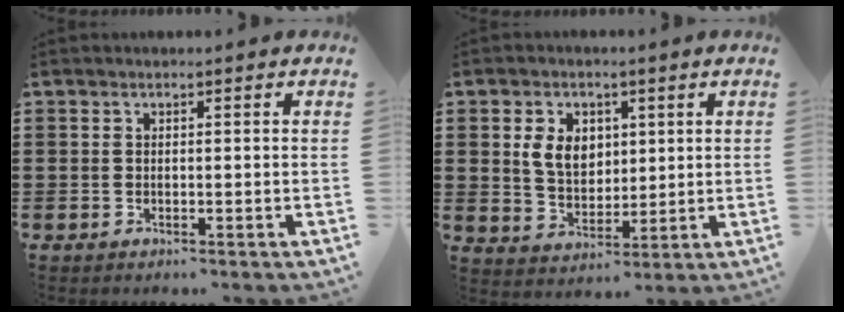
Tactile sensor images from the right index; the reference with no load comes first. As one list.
[{"total": 6.2, "force": [1.7, 4.5, 3.9], "torque": [-0.090, 0.008, 0.025]}]